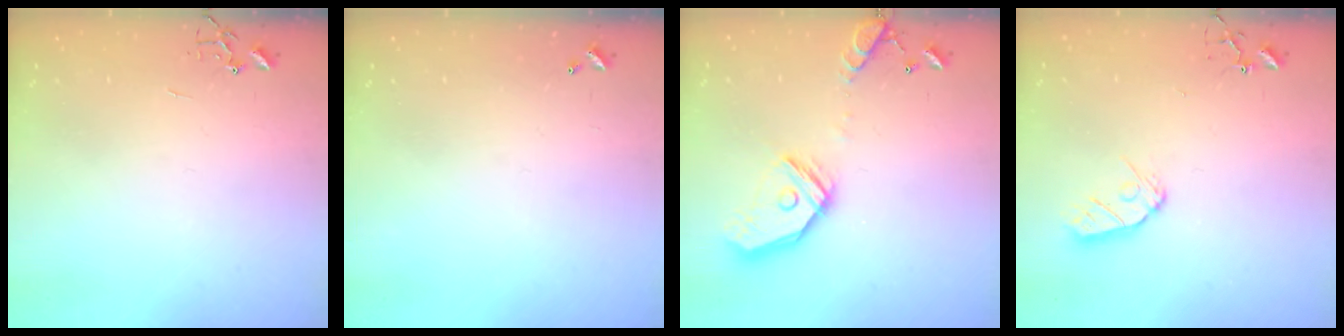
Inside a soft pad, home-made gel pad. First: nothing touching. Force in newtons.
{"total": 0.0}
{"total": 16.6, "press": 16.4, "slide": 2.8}
{"total": 8.6, "press": 8.5, "slide": 0.7}